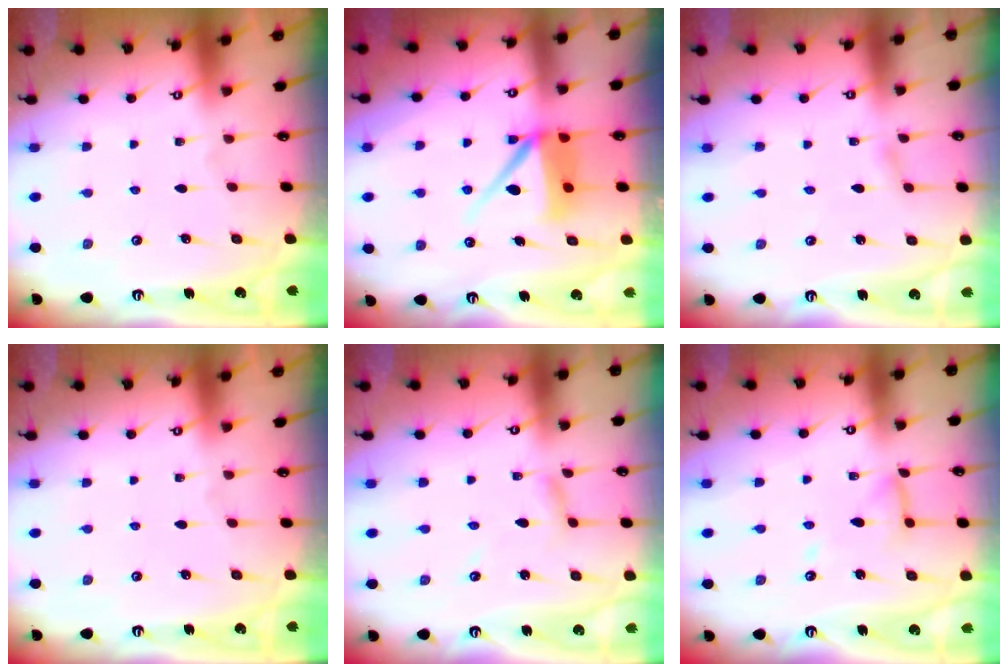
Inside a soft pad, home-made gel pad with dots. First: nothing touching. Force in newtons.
{"total": 10.6, "press": 10.6, "slide": 1.2}
{"total": 1.9, "press": 1.9, "slide": 0.2}
{"total": 0.0}
{"total": 4.4, "press": 4.4, "slide": 0.3}
{"total": 9.5, "press": 9.5, "slide": 0.8}